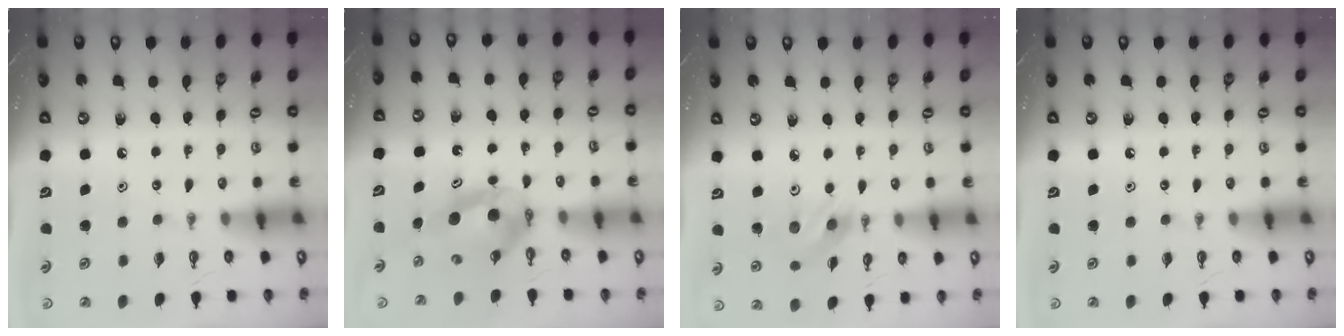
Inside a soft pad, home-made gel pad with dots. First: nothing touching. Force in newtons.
{"total": 6.1, "press": 5.9, "slide": 1.6}
{"total": 6.7, "press": 6.7, "slide": 0.6}
{"total": 0.0}